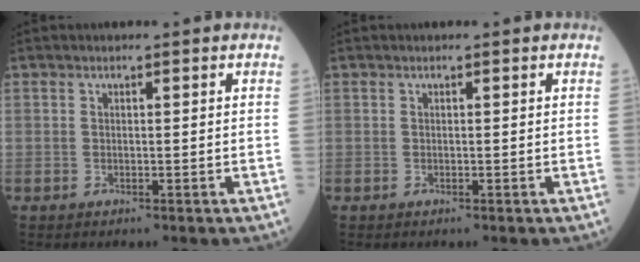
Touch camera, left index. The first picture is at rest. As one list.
[{"total": 0.0}]